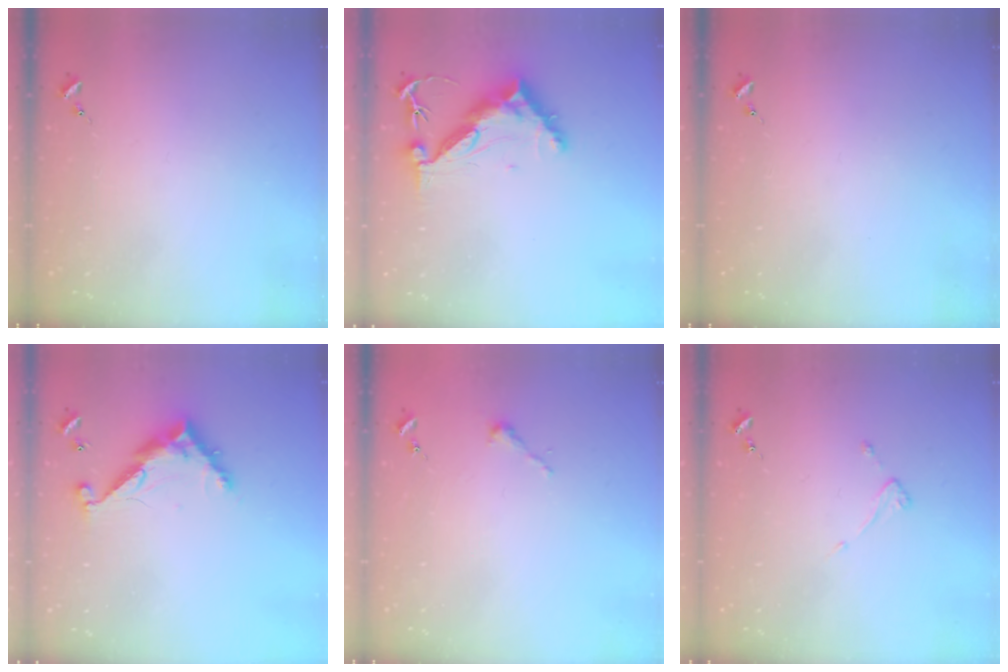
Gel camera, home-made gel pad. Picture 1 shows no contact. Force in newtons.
{"total": 10.4, "press": 10.3, "slide": 0.9}
{"total": 0.0}
{"total": 10.2, "press": 10.2, "slide": 0.8}
{"total": 2.5, "press": 2.5, "slide": 0.2}
{"total": 3.8, "press": 3.7, "slide": 0.2}